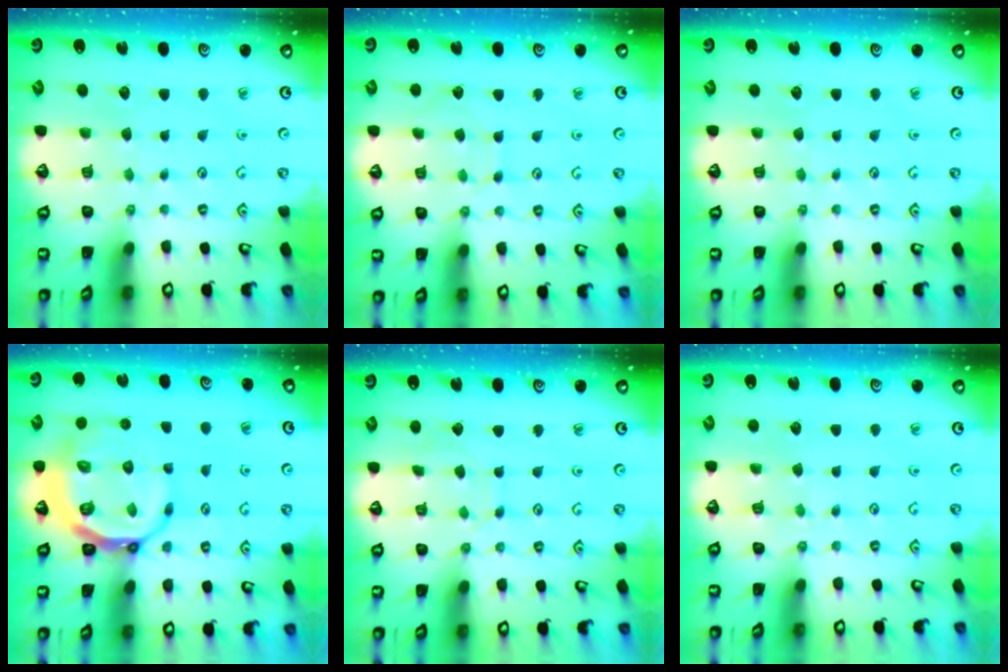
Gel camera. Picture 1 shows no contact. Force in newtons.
{"total": 5.1, "press": 5.1, "slide": 0.2}
{"total": 0.0}
{"total": 13.8, "press": 13.4, "slide": 3.5}
{"total": 5.2, "press": 5.2, "slide": 0.5}
{"total": 2.5, "press": 2.4, "slide": 0.4}